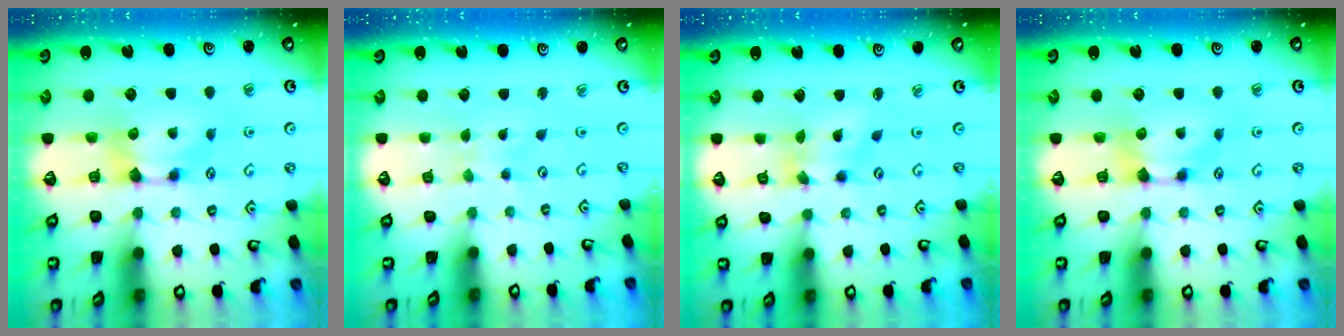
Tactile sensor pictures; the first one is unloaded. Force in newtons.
{"total": 4.5, "press": 4.5, "slide": 0.2}
{"total": 2.2, "press": 1.7, "slide": 1.4}
{"total": 0.0}